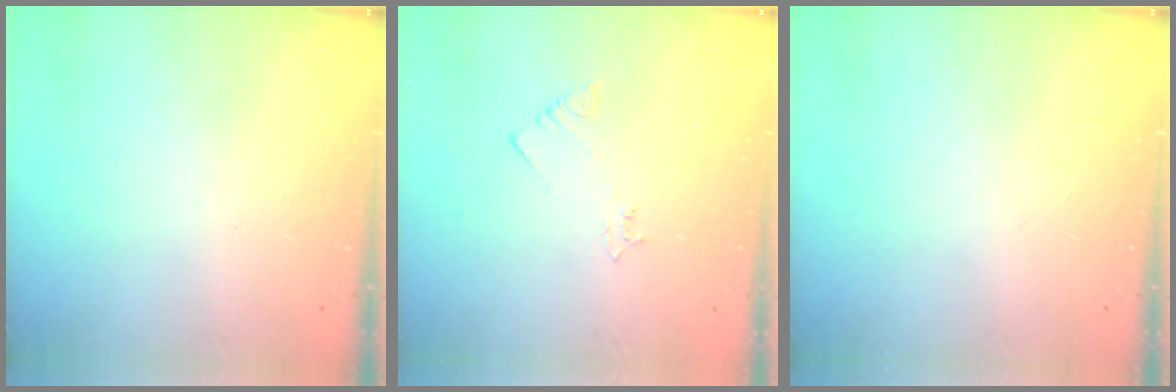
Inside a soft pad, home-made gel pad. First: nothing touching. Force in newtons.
{"total": 1.9, "press": 1.9, "slide": 0.3}
{"total": 0.0}